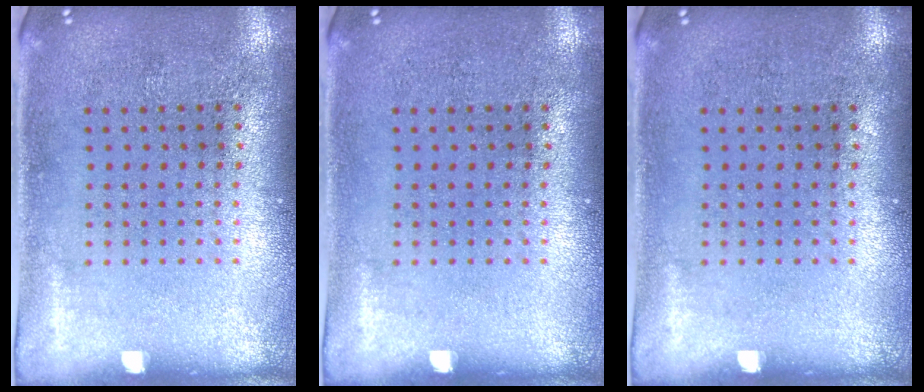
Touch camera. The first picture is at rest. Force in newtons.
{"total": 0.0}
{"total": 0.0}